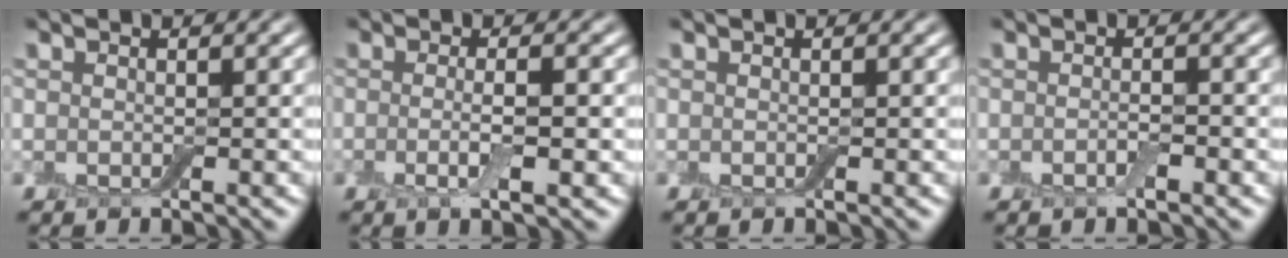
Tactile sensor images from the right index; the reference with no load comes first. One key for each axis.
{"total": 3.0, "fx": -0.4, "fy": 0.6, "fz": 2.9, "tx": -0.055, "ty": -0.008, "tz": -0.008}
{"total": 0.0}
{"total": 1.0, "fx": -0.5, "fy": 0.2, "fz": 0.9, "tx": -0.017, "ty": -0.001, "tz": -0.010}